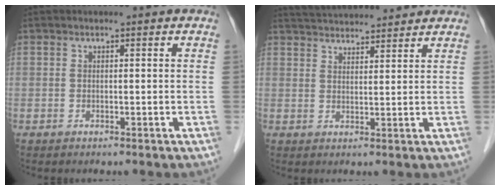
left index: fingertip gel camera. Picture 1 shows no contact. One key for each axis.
{"total": 9.7, "fx": 9.2, "fy": 1.2, "fz": 2.8, "tx": -0.050, "ty": 0.024, "tz": 0.138}